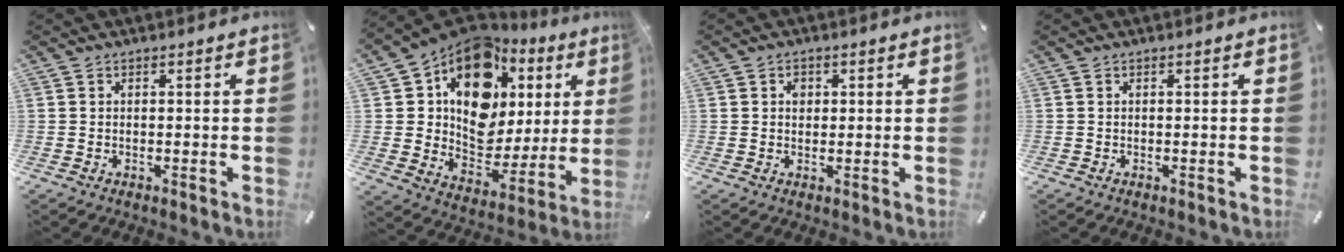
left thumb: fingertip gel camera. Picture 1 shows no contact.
{"total": 16.3, "force": [8.1, 11.7, 7.9], "torque": [-0.126, -0.066, 0.146]}
{"total": 1.9, "force": [0.4, 1.6, 1.0], "torque": [-0.005, 0.001, 0.002]}
{"total": 0.0}